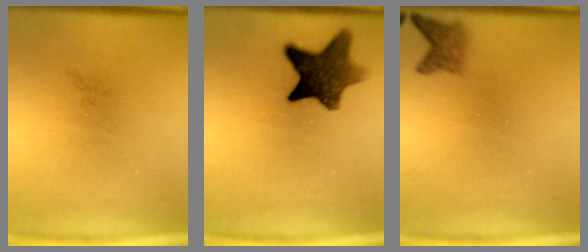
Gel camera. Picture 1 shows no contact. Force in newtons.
{"total": 10.7}
{"total": 2.1}